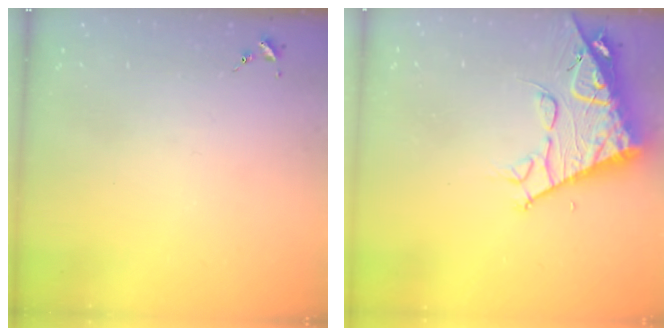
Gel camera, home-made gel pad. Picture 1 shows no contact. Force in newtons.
{"total": 13.9, "press": 13.8, "slide": 1.4}